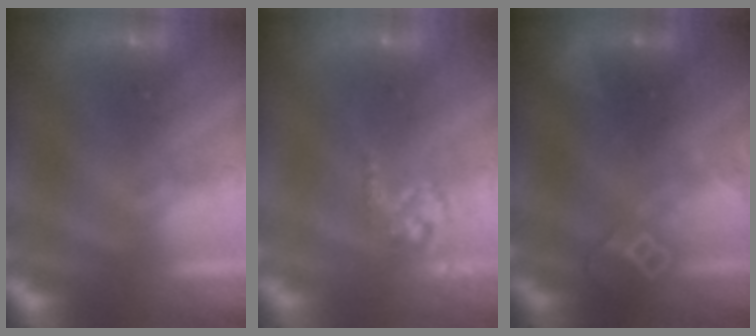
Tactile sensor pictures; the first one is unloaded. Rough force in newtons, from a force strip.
{"total": 2.7}
{"total": 2.6}